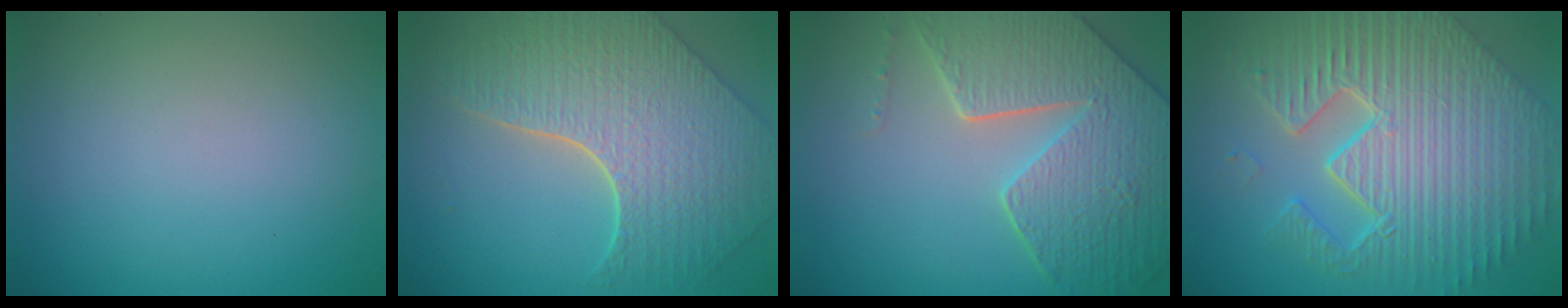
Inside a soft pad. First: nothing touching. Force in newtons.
{"total": 8.4, "press": 6.3, "slide": 5.6}
{"total": 8.8, "press": 6.3, "slide": 6.2}
{"total": 11.4, "press": 7.4, "slide": 8.7}